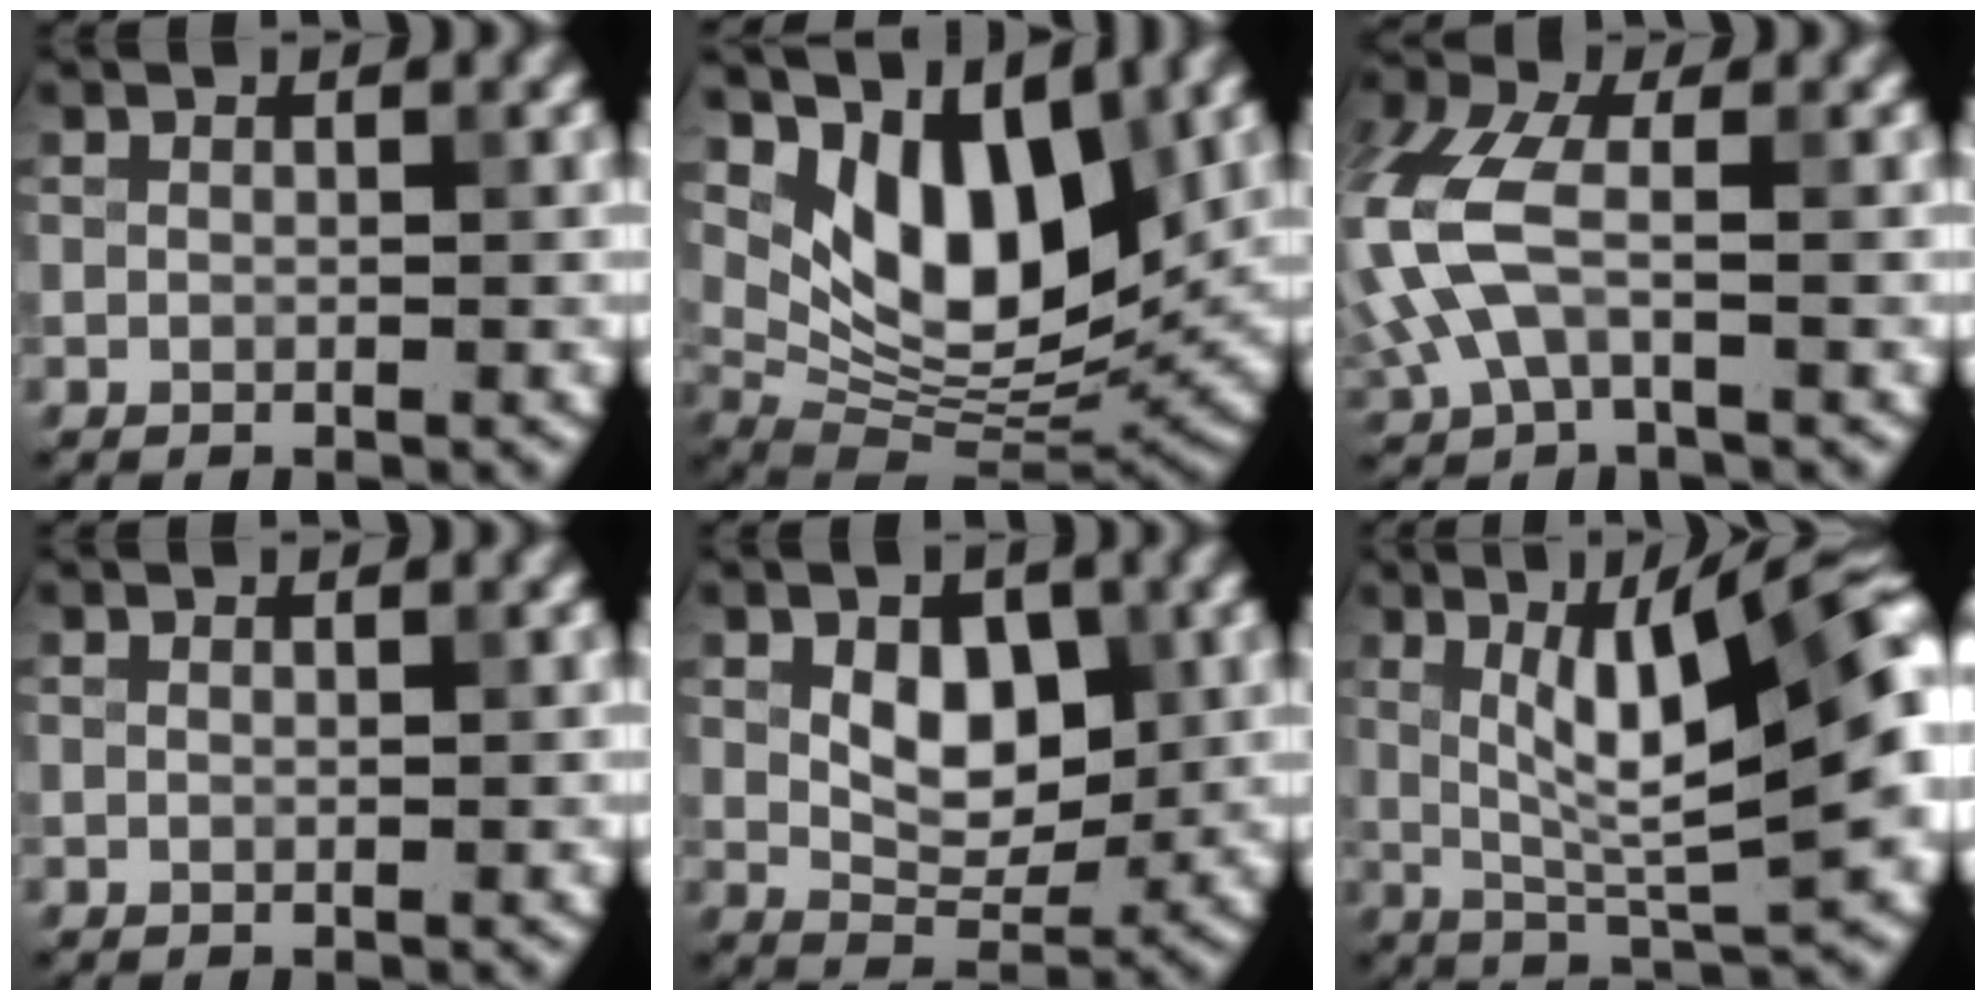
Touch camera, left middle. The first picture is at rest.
{"total": 9.1, "force": [4.4, 4.4, 6.7], "torque": [-0.117, -0.019, 0.077]}
{"total": 6.6, "force": [-0.5, 3.6, 5.5], "torque": [-0.150, 0.013, -0.026]}
{"total": 0.0}
{"total": 4.7, "force": [0.9, 3.0, 3.5], "torque": [-0.054, -0.004, 0.015]}
{"total": 12.6, "force": [2.1, 3.2, 12.0], "torque": [-0.178, 0.016, 0.033]}